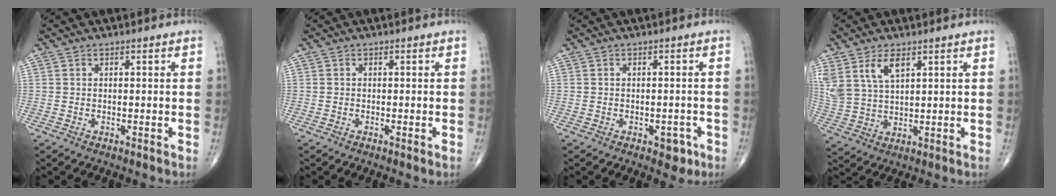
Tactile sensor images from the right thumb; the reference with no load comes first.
{"total": 0.9, "force": [-0.3, 0.1, 0.8], "torque": [-0.014, -0.002, -0.006]}
{"total": 3.2, "force": [-1.6, 1.9, 2.1], "torque": [-0.009, 0.004, -0.018]}
{"total": 8.8, "force": [4.7, 4.4, 6.1], "torque": [-0.128, -0.012, 0.102]}